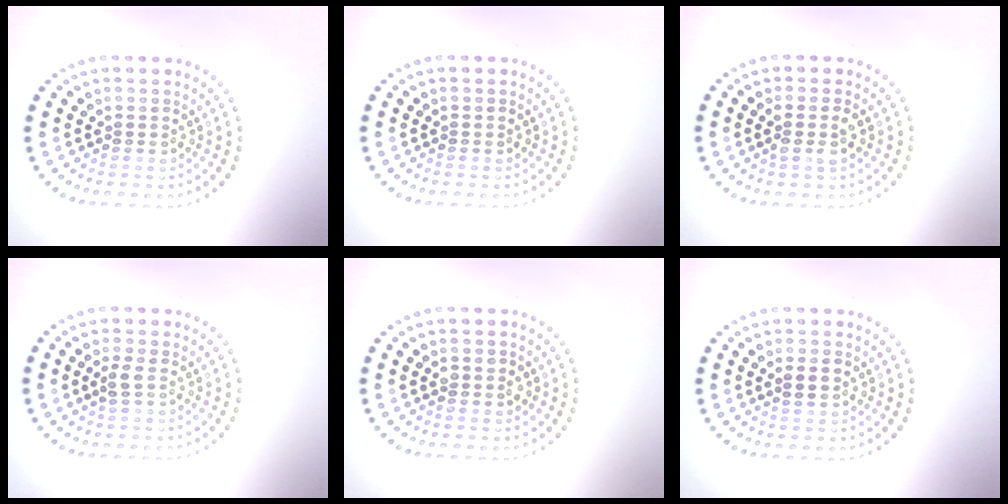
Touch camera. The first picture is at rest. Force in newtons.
{"total": 0.0}
{"total": 1.4, "press": 1.3, "slide": 0.5}
{"total": 0.9, "press": 0.8, "slide": 0.3}
{"total": 1.1, "press": 1.0, "slide": 0.2}
{"total": 1.3, "press": 1.2, "slide": 0.3}